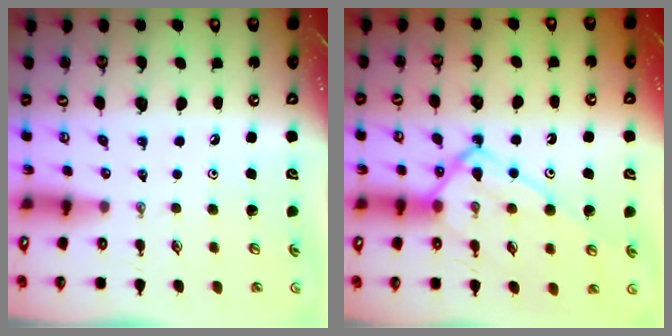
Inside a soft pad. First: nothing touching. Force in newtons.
{"total": 15.3, "press": 15.2, "slide": 1.5}